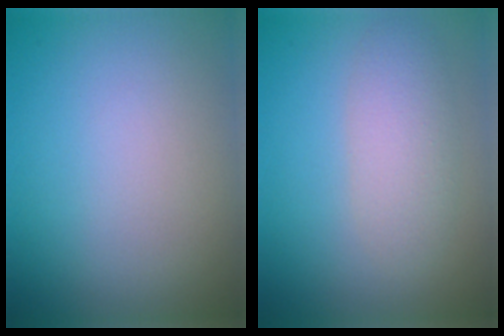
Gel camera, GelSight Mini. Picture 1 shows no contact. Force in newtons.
{"total": 3.1, "press": 3.1, "slide": 0.2}